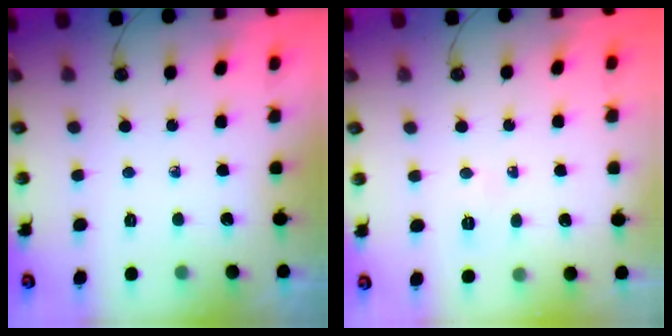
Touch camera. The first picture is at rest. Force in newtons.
{"total": 5.1, "press": 3.0, "slide": 4.1}